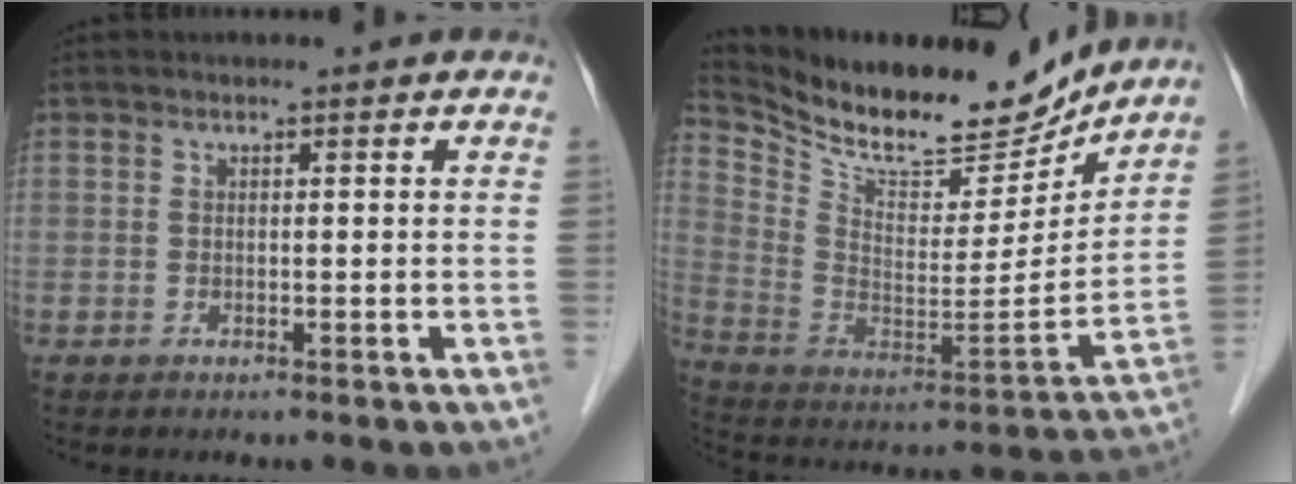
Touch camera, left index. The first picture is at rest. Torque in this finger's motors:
{"motor_torque": [0.13, -0.35, 0.24, 0.04]}